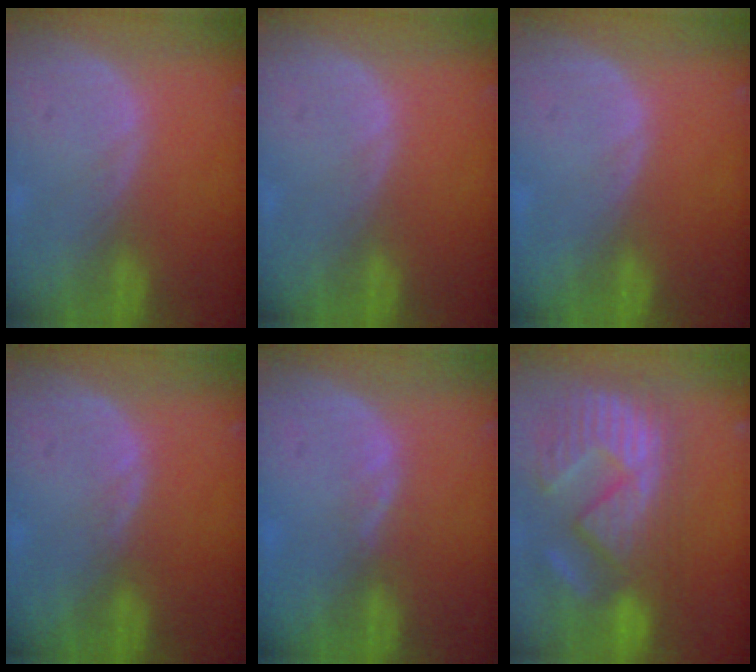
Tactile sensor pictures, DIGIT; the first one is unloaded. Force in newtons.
{"total": 0.0}
{"total": 0.0}
{"total": 0.7, "press": 0.7, "slide": 0.2}
{"total": 1.5, "press": 1.2, "slide": 0.8}
{"total": 13.7, "press": 12.2, "slide": 6.2}